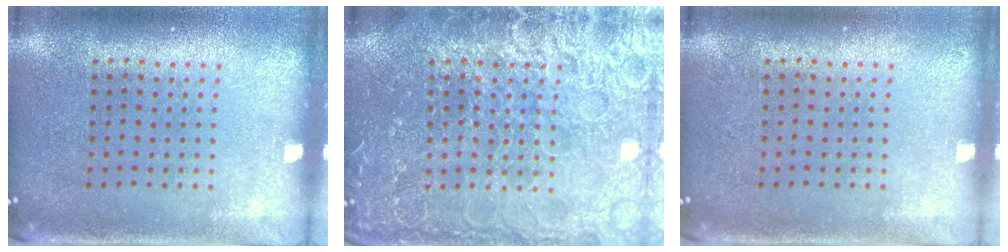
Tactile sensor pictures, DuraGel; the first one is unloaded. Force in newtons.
{"total": 6.9, "press": 6.9, "slide": 0.8}
{"total": 0.0}